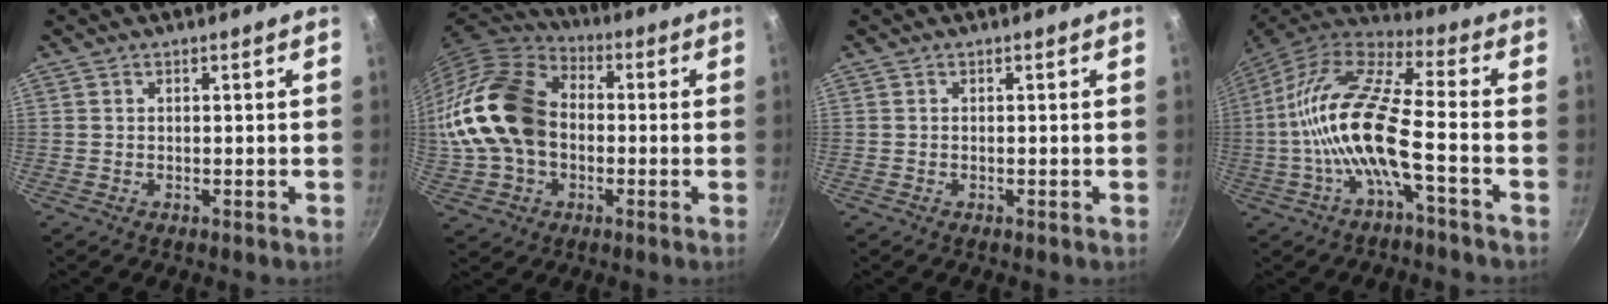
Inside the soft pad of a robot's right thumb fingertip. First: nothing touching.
{"total": 20.3, "force": [-0.5, 14.9, 13.7], "torque": [-0.262, 0.041, -0.013]}
{"total": 0.0}
{"total": 16.8, "force": [-3.9, 4.8, 15.6], "torque": [-0.304, 0.041, -0.088]}